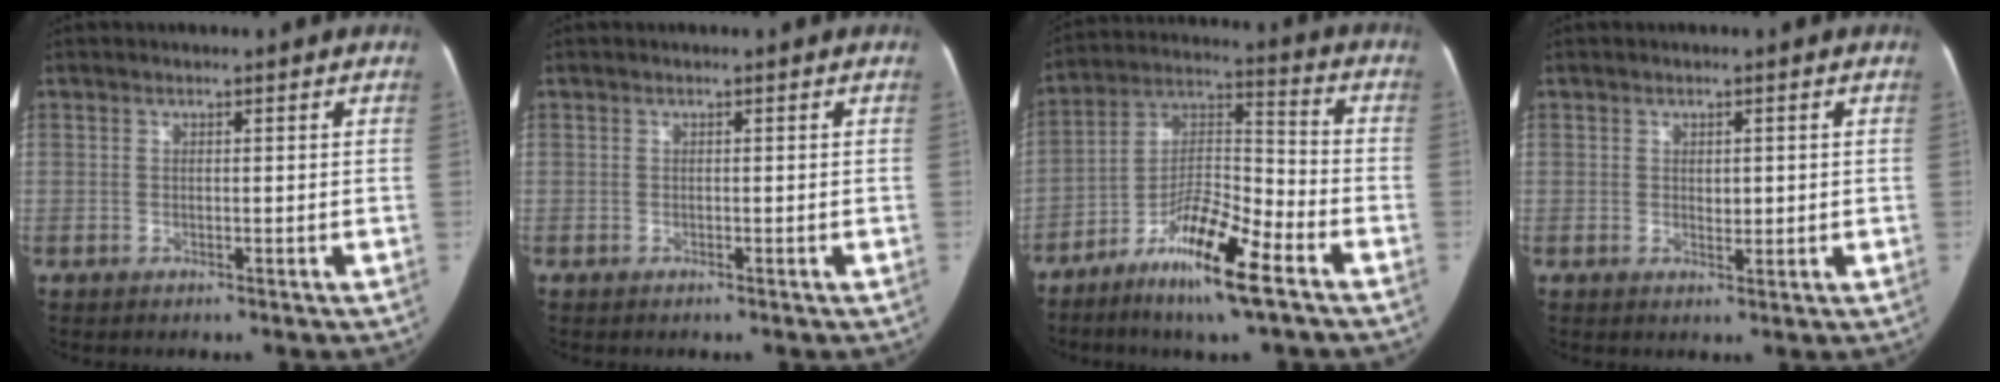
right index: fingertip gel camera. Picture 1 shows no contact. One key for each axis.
{"total": 0.0}
{"total": 14.5, "fx": -8.3, "fy": 2.0, "fz": 11.7, "tx": -0.217, "ty": -0.009, "tz": -0.147}
{"total": 1.9, "fx": 0.2, "fy": 1.0, "fz": 1.6, "tx": -0.022, "ty": -0.003, "tz": 0.005}